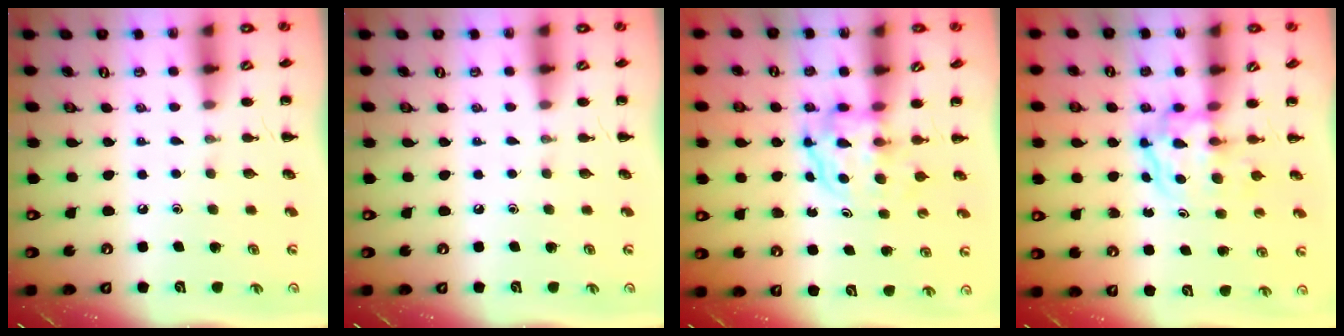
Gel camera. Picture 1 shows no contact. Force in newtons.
{"total": 0.0}
{"total": 3.9, "press": 3.9, "slide": 0.2}
{"total": 3.9, "press": 3.9, "slide": 0.5}